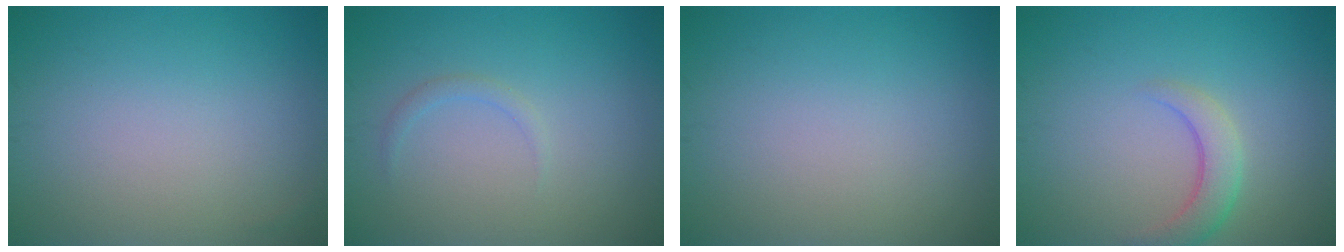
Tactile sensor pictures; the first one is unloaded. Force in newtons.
{"total": 0.9, "press": 0.9, "slide": 0.1}
{"total": 0.0}
{"total": 2.7, "press": 2.7, "slide": 0.3}